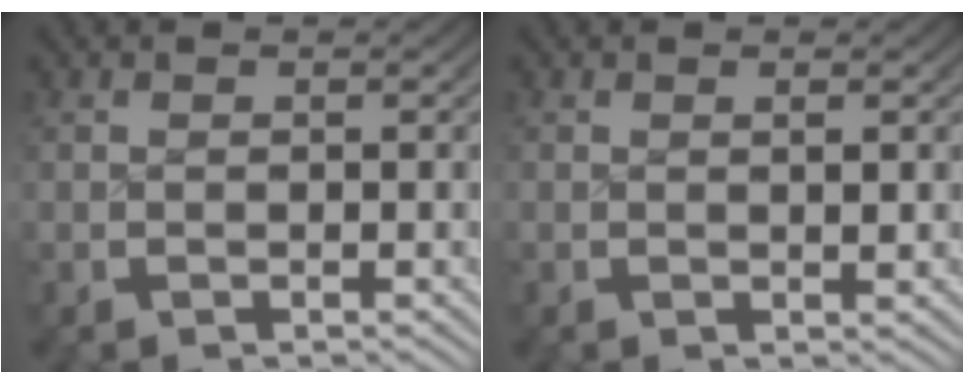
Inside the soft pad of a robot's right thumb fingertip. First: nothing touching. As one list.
[{"total": 0.7, "force": [0.2, 0.2, 0.7], "torque": [-0.008, 0.000, 0.005]}]